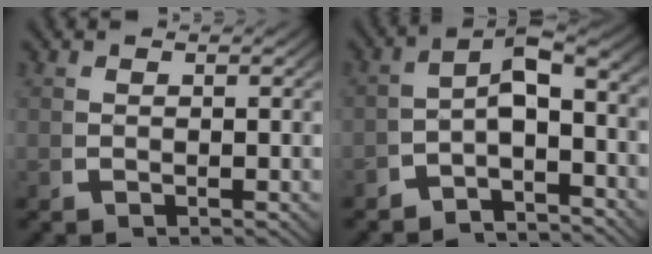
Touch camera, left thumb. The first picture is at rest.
{"total": 7.1, "force": [-1.4, 4.3, 5.4], "torque": [-0.068, -0.005, -0.032]}